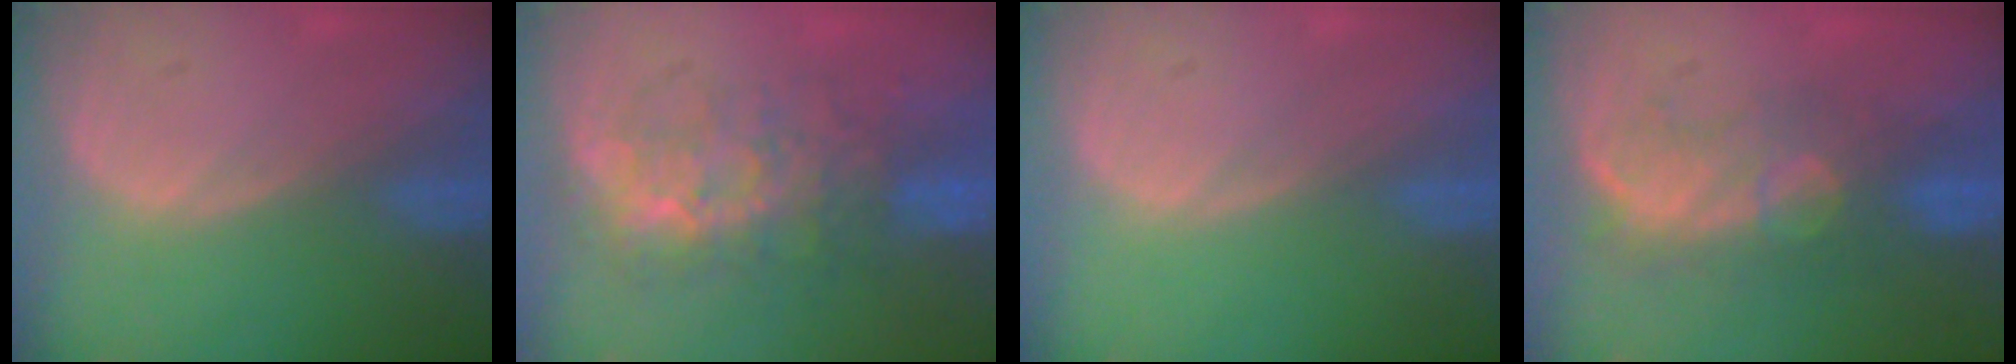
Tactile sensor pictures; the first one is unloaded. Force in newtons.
{"total": 7.8, "press": 7.7, "slide": 1.6}
{"total": 0.0}
{"total": 7.6, "press": 7.3, "slide": 2.1}